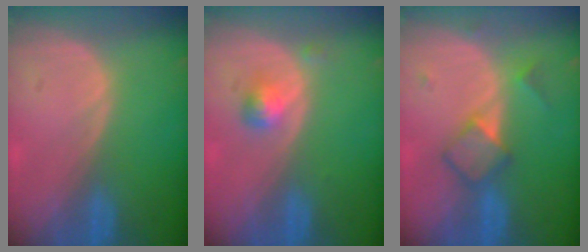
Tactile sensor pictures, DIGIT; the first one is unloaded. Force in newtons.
{"total": 2.4, "press": 2.4, "slide": 0.2}
{"total": 4.8, "press": 4.6, "slide": 1.4}